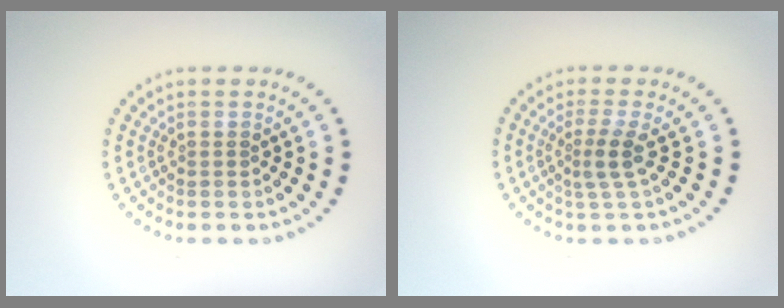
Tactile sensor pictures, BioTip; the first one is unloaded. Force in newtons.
{"total": 2.0, "press": 1.4, "slide": 1.4}